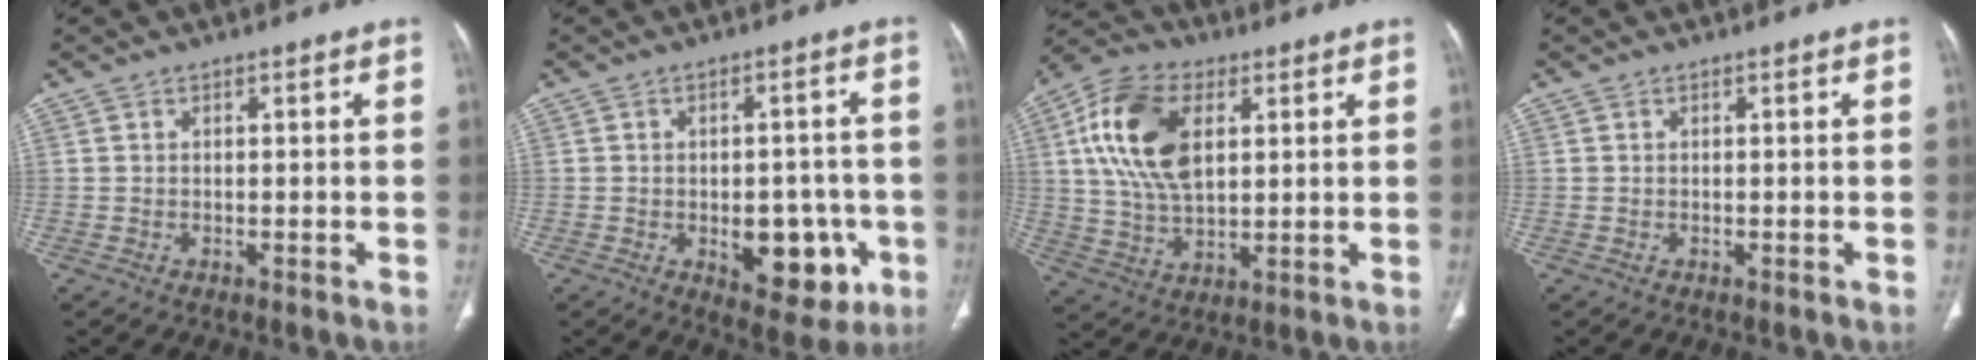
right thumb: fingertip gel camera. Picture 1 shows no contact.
{"total": 11.5, "force": [-3.3, 6.7, 8.7], "torque": [-0.070, 0.014, -0.029]}
{"total": 16.2, "force": [4.4, 9.5, 12.4], "torque": [-0.230, 0.001, 0.081]}
{"total": 0.0}